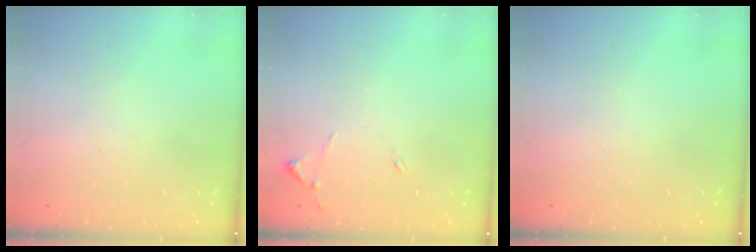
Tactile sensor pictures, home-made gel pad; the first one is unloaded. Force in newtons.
{"total": 8.0, "press": 8.0, "slide": 0.7}
{"total": 0.0}